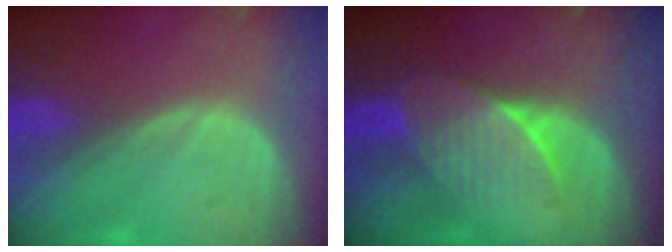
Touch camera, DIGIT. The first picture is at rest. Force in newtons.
{"total": 7.1, "press": 6.6, "slide": 2.7}